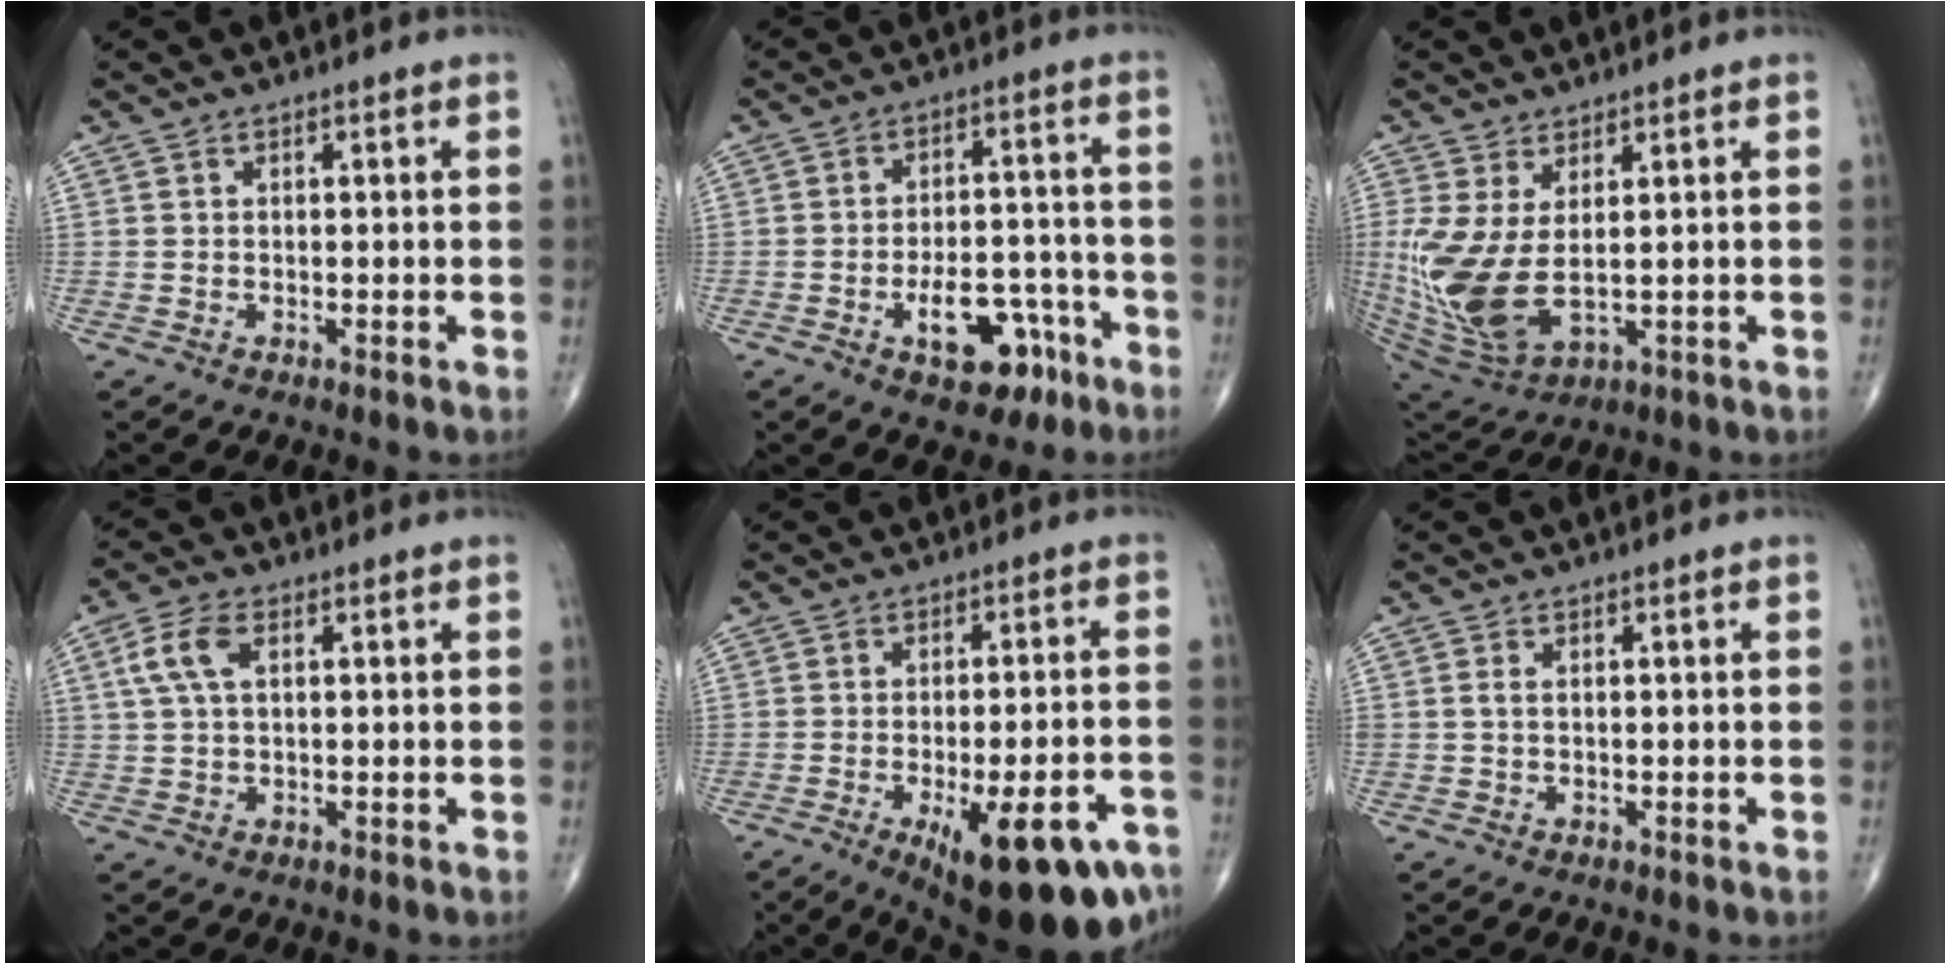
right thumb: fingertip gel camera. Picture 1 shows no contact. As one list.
[{"total": 10.9, "force": [-5.4, 5.9, 7.5], "torque": [-0.088, 0.044, -0.075]}, {"total": 13.6, "force": [0.8, 6.6, 11.9], "torque": [-0.275, -0.025, 0.037]}, {"total": 5.9, "force": [1.8, 3.1, 4.7], "torque": [-0.107, 0.013, 0.035]}, {"total": 19.2, "force": [-9.8, 6.4, 15.3], "torque": [-0.154, 0.028, -0.126]}, {"total": 0.9, "force": [0.1, 0.6, 0.7], "torque": [-0.017, 0.004, 0.003]}]